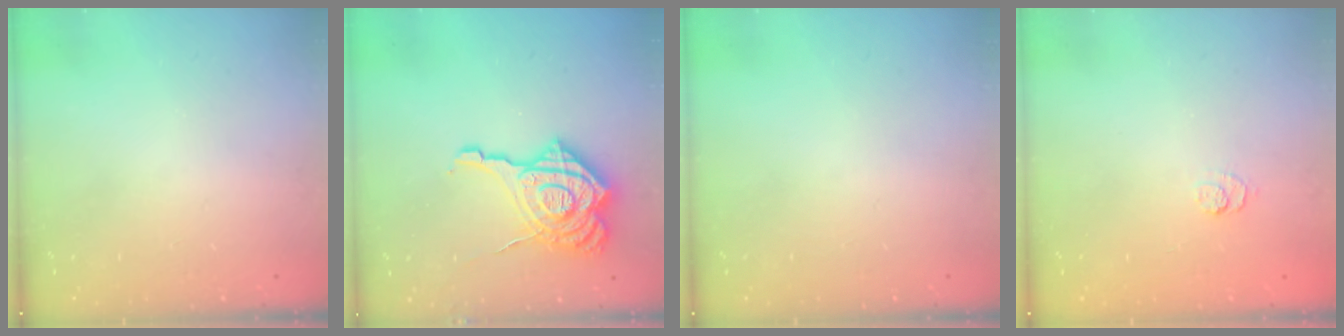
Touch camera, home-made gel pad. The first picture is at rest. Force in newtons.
{"total": 22.9, "press": 22.8, "slide": 2.5}
{"total": 0.0}
{"total": 2.4, "press": 2.0, "slide": 1.4}